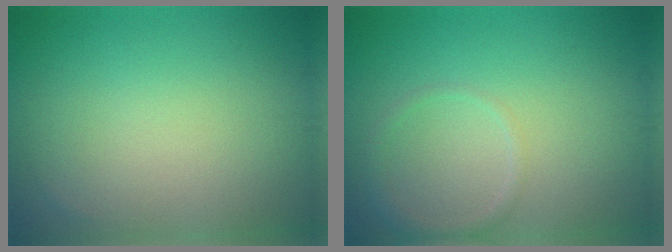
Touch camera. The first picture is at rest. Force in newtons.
{"total": 1.4, "press": 1.4, "slide": 0.1}